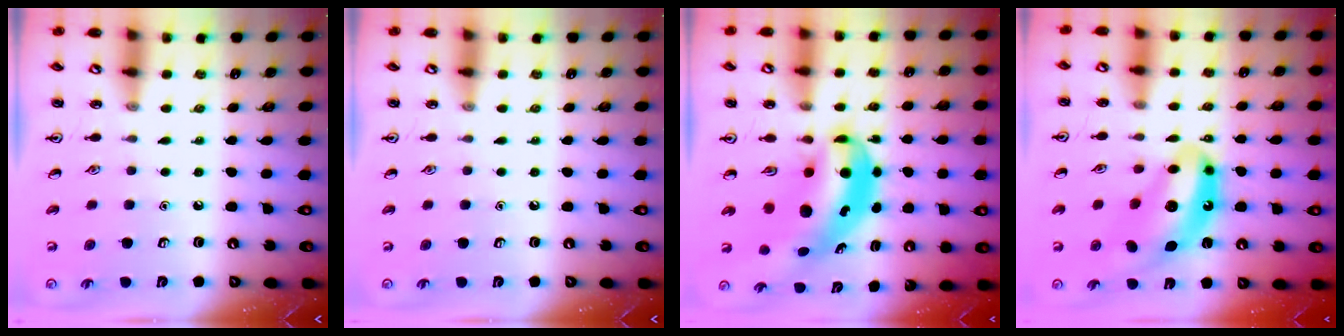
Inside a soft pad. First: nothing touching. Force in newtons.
{"total": 0.0}
{"total": 8.1, "press": 7.7, "slide": 2.3}
{"total": 13.4, "press": 12.6, "slide": 4.6}